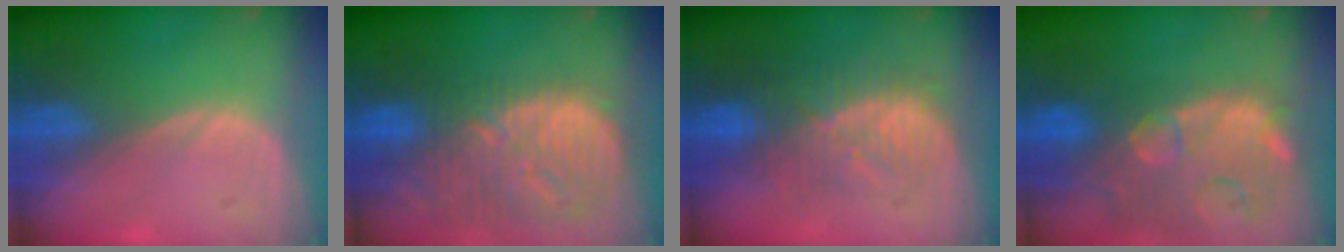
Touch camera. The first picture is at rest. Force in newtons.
{"total": 13.4, "press": 11.6, "slide": 6.8}
{"total": 8.4, "press": 8.2, "slide": 2.0}
{"total": 14.8, "press": 11.8, "slide": 8.9}